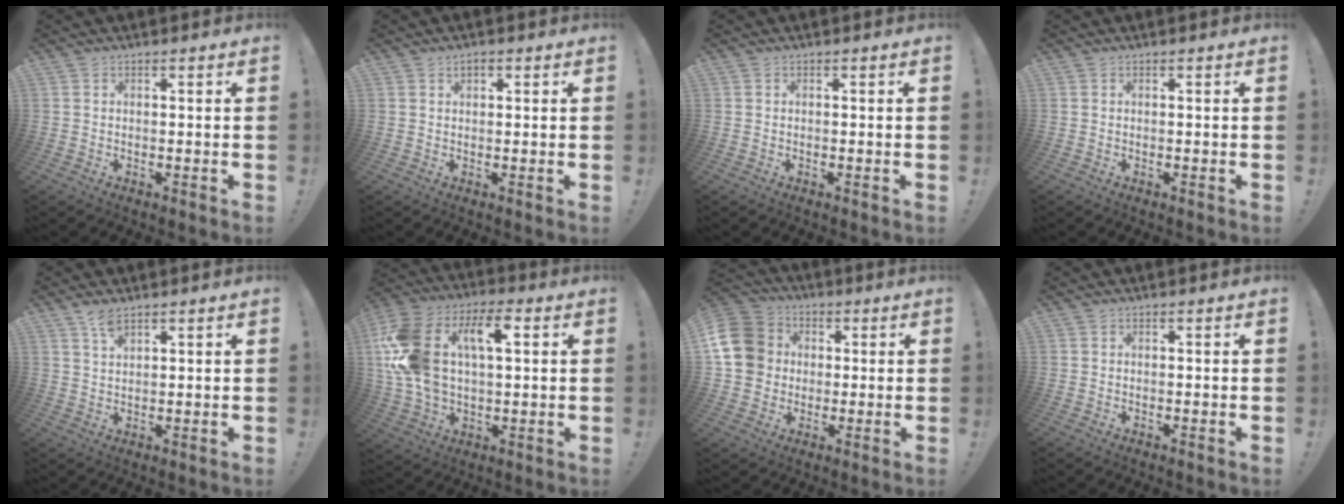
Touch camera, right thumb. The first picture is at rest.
{"total": 1.7, "force": [0.9, 1.0, 1.0], "torque": [-0.018, 0.003, 0.016]}
{"total": 0.0}
{"total": 0.0}
{"total": 3.9, "force": [2.7, 1.2, 2.5], "torque": [-0.045, -0.012, 0.047]}
{"total": 19.6, "force": [4.3, 12.2, 14.7], "torque": [-0.300, 0.004, 0.072]}
{"total": 14.7, "force": [1.7, 12.9, 6.8], "torque": [-0.116, 0.007, 0.039]}
{"total": 0.0}